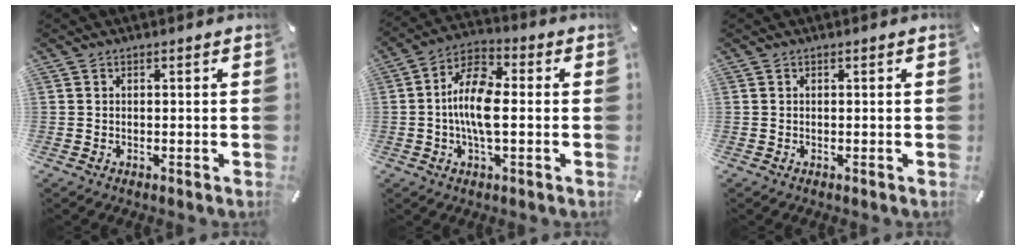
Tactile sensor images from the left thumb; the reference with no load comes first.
{"total": 11.1, "force": [-0.9, 5.1, 9.9], "torque": [-0.203, 0.007, -0.017]}
{"total": 0.0}